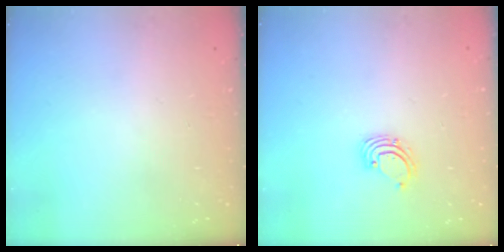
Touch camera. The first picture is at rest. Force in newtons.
{"total": 2.3, "press": 2.3, "slide": 0.2}